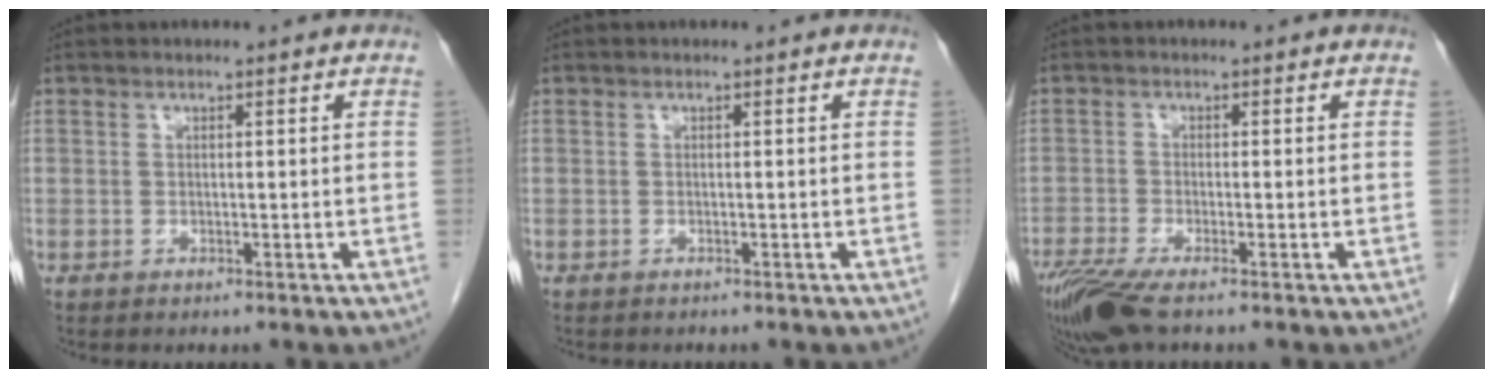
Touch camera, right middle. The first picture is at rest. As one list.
[{"total": 1.1, "force": [-1.0, 0.3, 0.4], "torque": [-0.016, -0.005, -0.011]}, {"total": 6.9, "force": [-5.0, 1.2, 4.5], "torque": [-0.088, -0.019, -0.094]}]